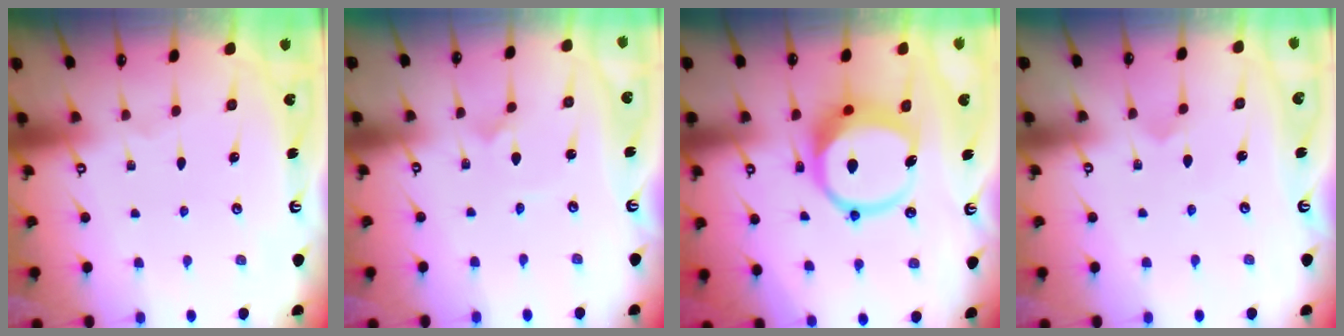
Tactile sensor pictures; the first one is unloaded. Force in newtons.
{"total": 1.3, "press": 1.3, "slide": 0.1}
{"total": 12.2, "press": 12.1, "slide": 1.7}
{"total": 1.5, "press": 1.5, "slide": 0.1}